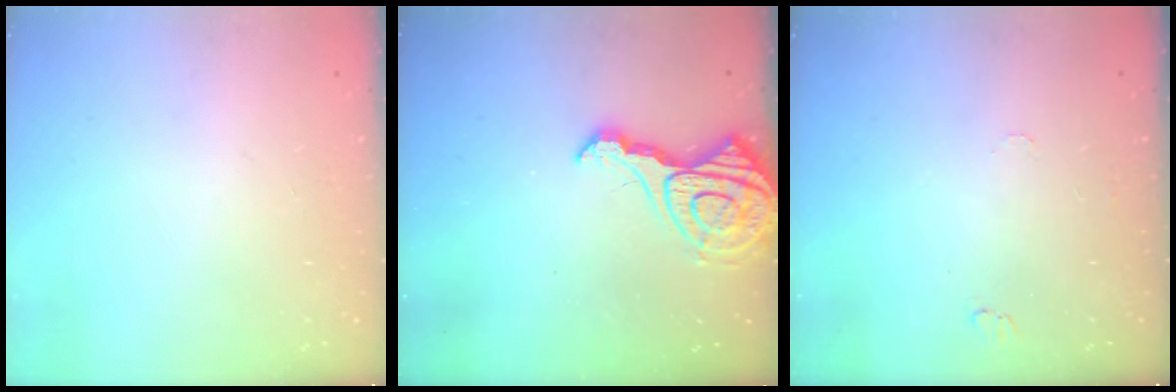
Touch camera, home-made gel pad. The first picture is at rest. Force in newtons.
{"total": 13.1, "press": 13.0, "slide": 1.4}
{"total": 5.2, "press": 5.2, "slide": 0.5}